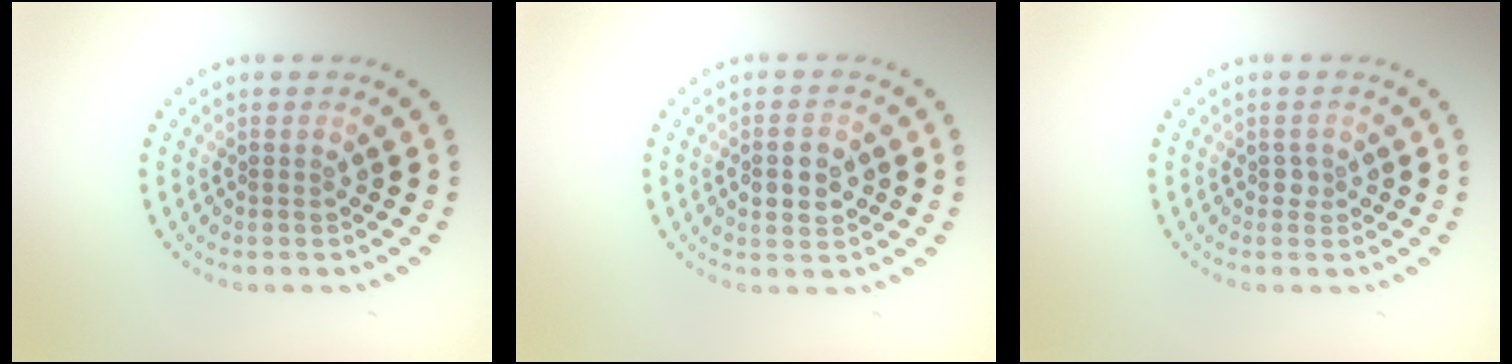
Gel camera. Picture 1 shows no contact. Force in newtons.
{"total": 2.3, "press": 2.3, "slide": 0.1}
{"total": 0.7, "press": 0.5, "slide": 0.5}